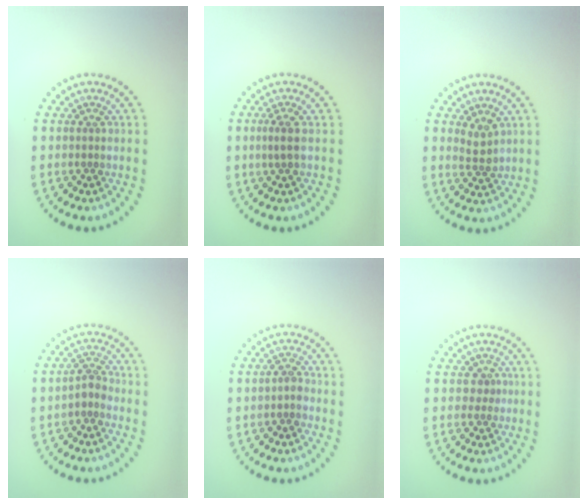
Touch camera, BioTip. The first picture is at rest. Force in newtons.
{"total": 1.5, "press": 1.2, "slide": 0.9}
{"total": 1.8, "press": 1.5, "slide": 0.9}
{"total": 1.7, "press": 1.4, "slide": 1.1}
{"total": 1.5, "press": 1.2, "slide": 0.8}
{"total": 1.0, "press": 0.4, "slide": 0.9}